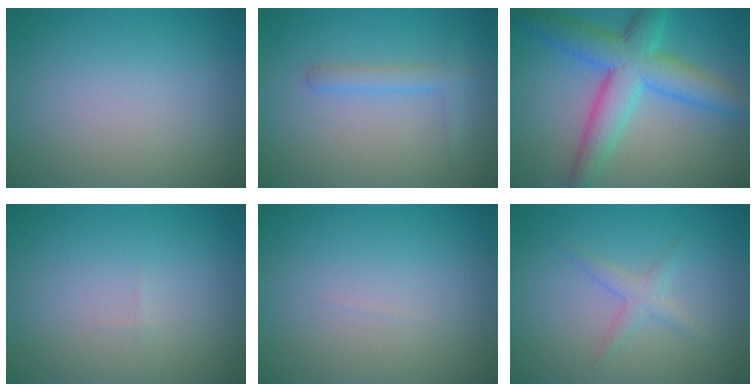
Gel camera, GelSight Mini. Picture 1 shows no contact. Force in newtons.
{"total": 1.7, "press": 1.7, "slide": 0.1}
{"total": 7.3, "press": 7.3, "slide": 0.2}
{"total": 0.0}
{"total": 0.0}
{"total": 1.6, "press": 1.6, "slide": 0.1}